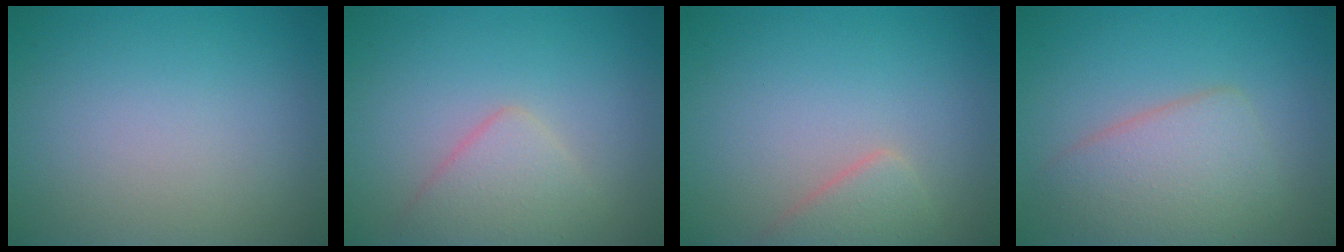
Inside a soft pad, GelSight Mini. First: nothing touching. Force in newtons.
{"total": 2.9, "press": 2.9, "slide": 0.1}
{"total": 2.4, "press": 2.4, "slide": 0.2}
{"total": 4.6, "press": 4.6, "slide": 0.3}